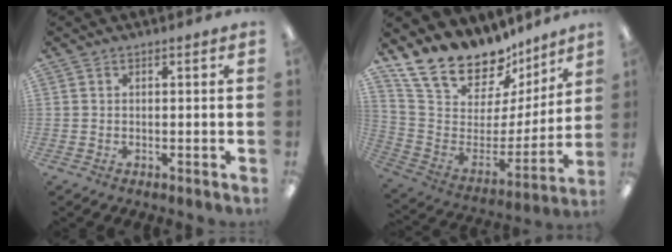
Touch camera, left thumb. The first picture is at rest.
{"total": 18.5, "force": [15.8, 8.0, 5.2], "torque": [-0.111, -0.130, 0.293]}